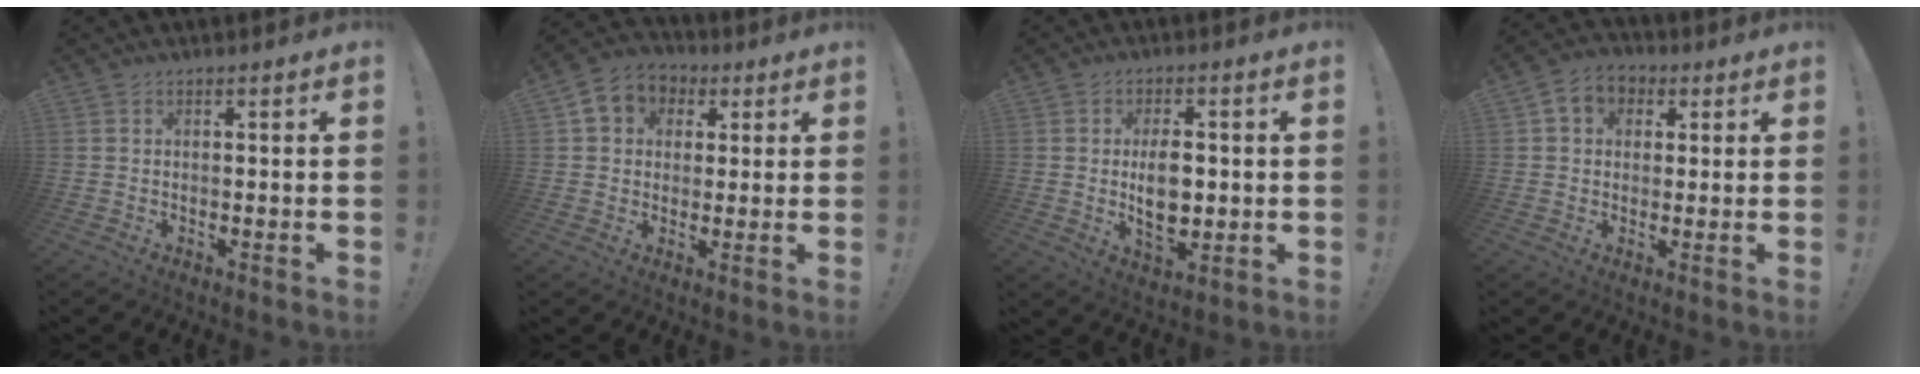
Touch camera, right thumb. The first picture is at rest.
{"total": 8.1, "force": [2.0, 7.1, 3.3], "torque": [-0.044, 0.001, 0.043]}
{"total": 9.5, "force": [-0.3, 5.6, 7.6], "torque": [-0.125, -0.006, -0.006]}
{"total": 6.8, "force": [1.9, 5.6, 3.3], "torque": [-0.047, 0.005, 0.039]}